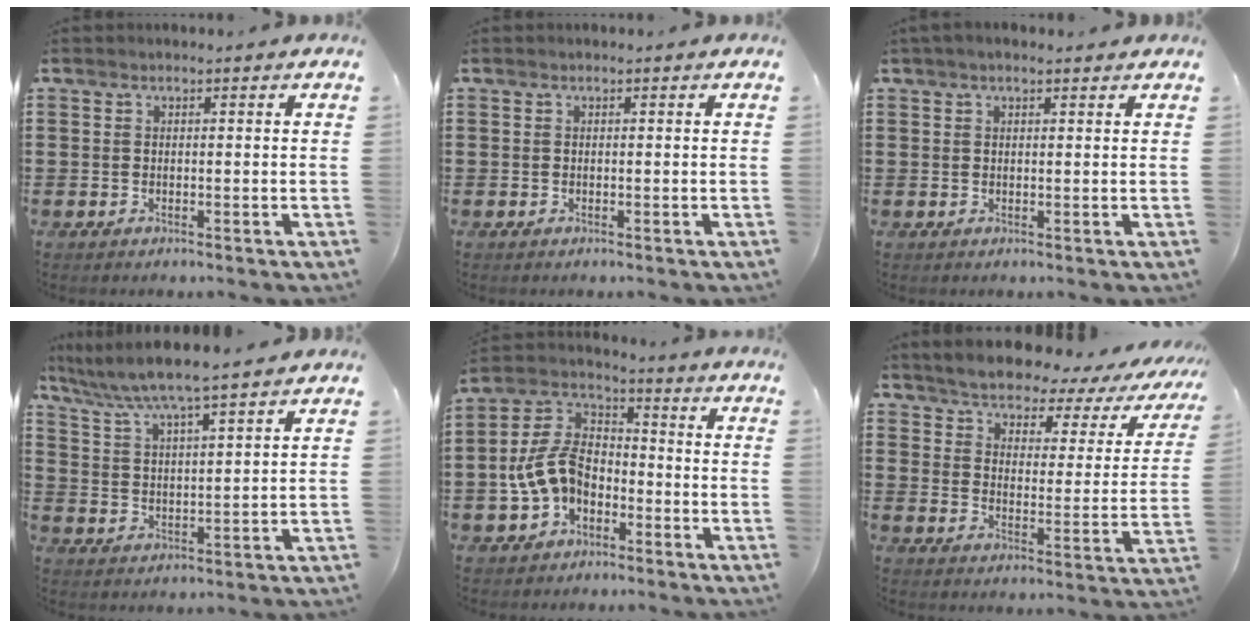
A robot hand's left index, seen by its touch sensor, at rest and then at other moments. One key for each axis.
{"total": 0.0}
{"total": 1.3, "fx": 0.9, "fy": 0.4, "fz": 0.9, "tx": -0.019, "ty": 0.004, "tz": 0.016}
{"total": 5.5, "fx": 4.9, "fy": -0.6, "fz": 2.3, "tx": -0.067, "ty": -0.031, "tz": 0.081}
{"total": 8.9, "fx": -3.1, "fy": 6.1, "fz": 5.7, "tx": -0.155, "ty": -0.001, "tz": -0.069}
{"total": 4.0, "fx": 3.9, "fy": 0.4, "fz": 0.8, "tx": -0.042, "ty": -0.036, "tz": 0.059}